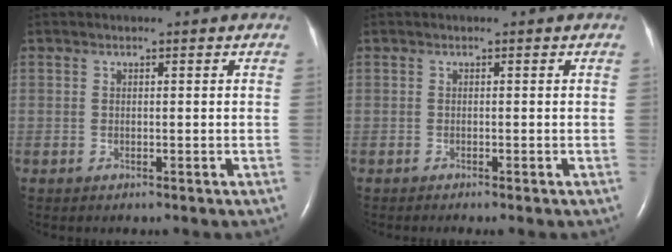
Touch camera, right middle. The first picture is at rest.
{"total": 1.0, "force": [-0.8, -0.2, 0.7], "torque": [-0.008, 0.002, -0.009]}